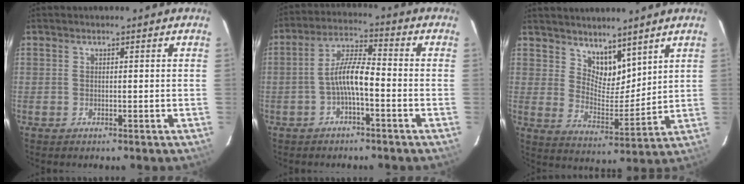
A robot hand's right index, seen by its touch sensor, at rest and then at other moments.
{"total": 6.6, "force": [-2.5, 1.5, 6.0], "torque": [-0.124, 0.016, -0.047]}
{"total": 8.5, "force": [6.5, 4.3, 3.3], "torque": [-0.043, -0.001, 0.123]}